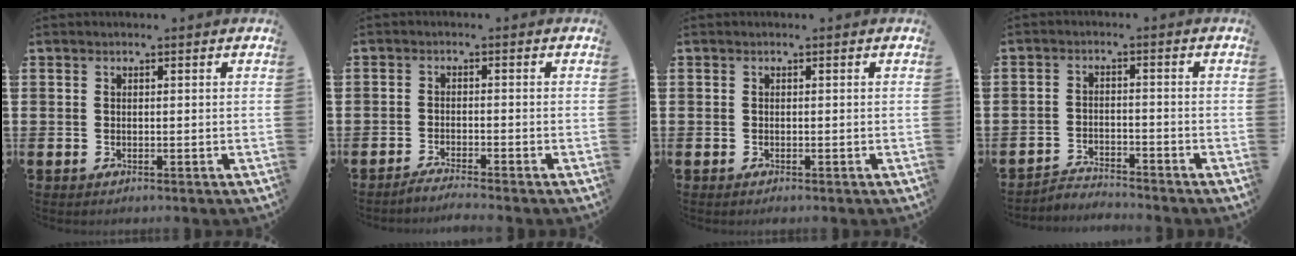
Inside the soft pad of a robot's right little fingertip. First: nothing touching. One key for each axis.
{"total": 1.8, "fx": -1.7, "fy": -0.2, "fz": 0.6, "tx": -0.008, "ty": 0.002, "tz": -0.032}
{"total": 0.0}
{"total": 2.8, "fx": -2.7, "fy": 0.1, "fz": -0.3, "tx": -0.003, "ty": 0.002, "tz": -0.061}